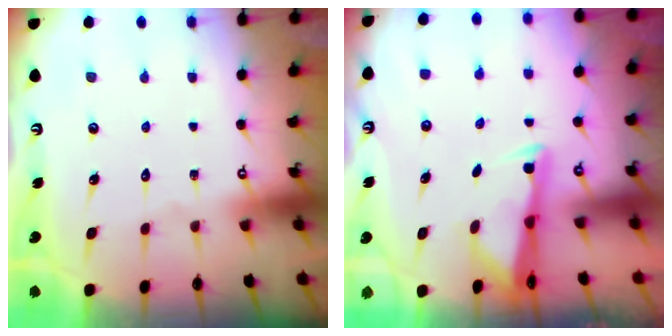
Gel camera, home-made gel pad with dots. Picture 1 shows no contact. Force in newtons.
{"total": 2.7, "press": 2.7, "slide": 0.4}